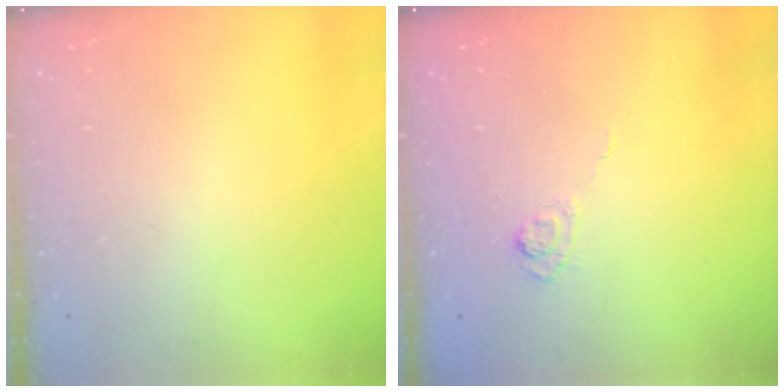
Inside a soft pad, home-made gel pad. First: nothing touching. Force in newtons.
{"total": 3.8, "press": 3.5, "slide": 1.6}